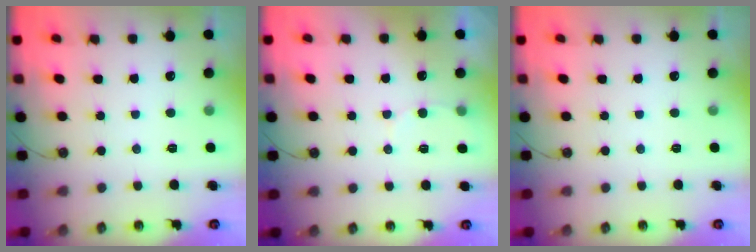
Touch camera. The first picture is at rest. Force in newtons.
{"total": 4.4, "press": 4.4, "slide": 0.5}
{"total": 0.0}